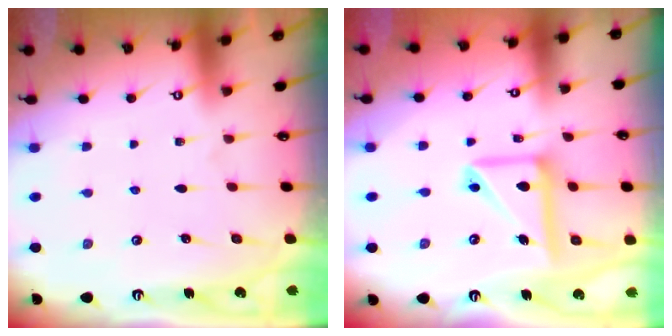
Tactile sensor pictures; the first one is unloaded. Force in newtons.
{"total": 14.4, "press": 14.3, "slide": 1.9}